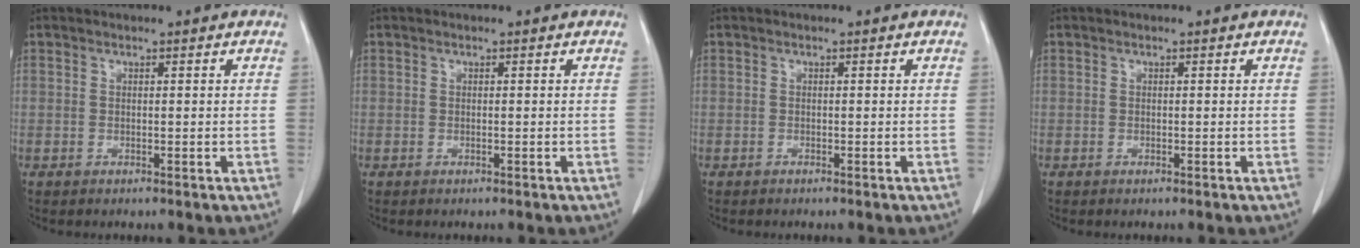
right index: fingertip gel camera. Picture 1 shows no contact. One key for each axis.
{"total": 0.0}
{"total": 0.0}
{"total": 0.0}